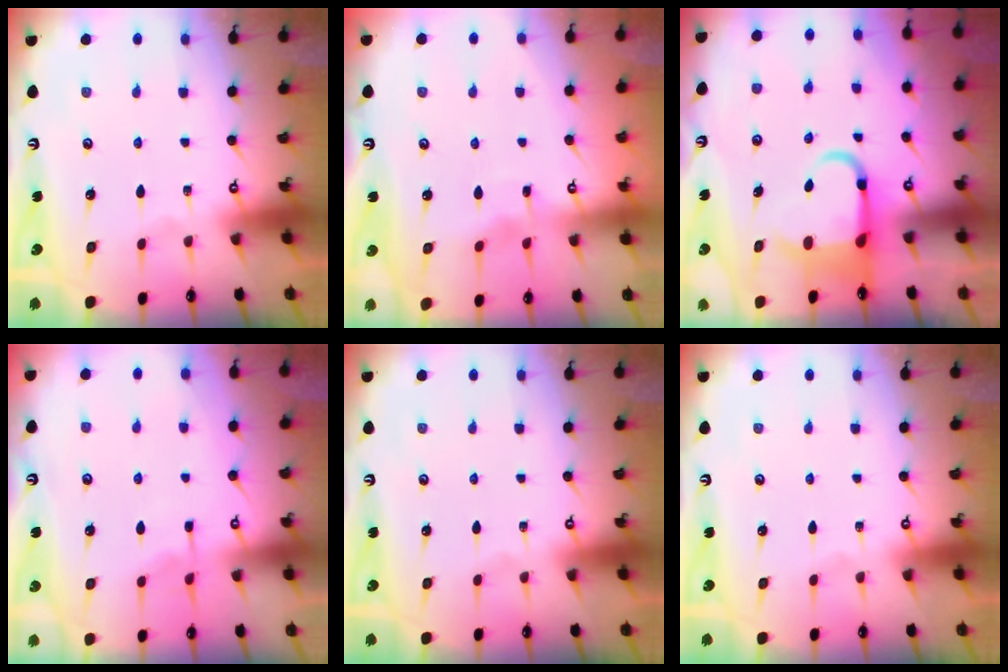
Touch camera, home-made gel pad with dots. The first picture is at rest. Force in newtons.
{"total": 3.0, "press": 3.0, "slide": 0.2}
{"total": 6.5, "press": 6.3, "slide": 1.4}
{"total": 3.3, "press": 3.2, "slide": 0.6}
{"total": 0.0}
{"total": 0.0}